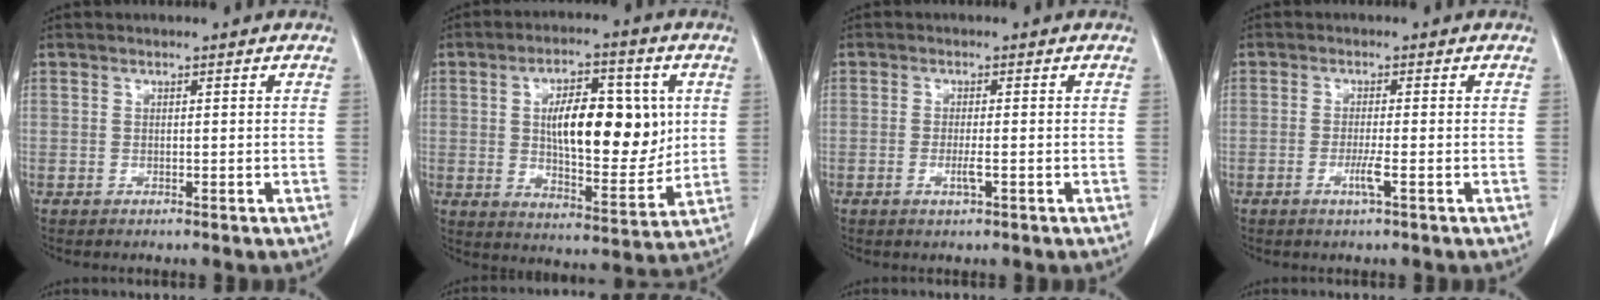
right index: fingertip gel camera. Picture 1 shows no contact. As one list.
[{"total": 14.5, "force": [2.4, 5.7, 13.1], "torque": [-0.210, 0.010, 0.044]}, {"total": 1.9, "force": [-0.6, 0.1, 1.7], "torque": [-0.036, -0.003, -0.009]}, {"total": 2.3, "force": [-0.9, -0.3, 2.1], "torque": [-0.045, -0.004, -0.017]}]